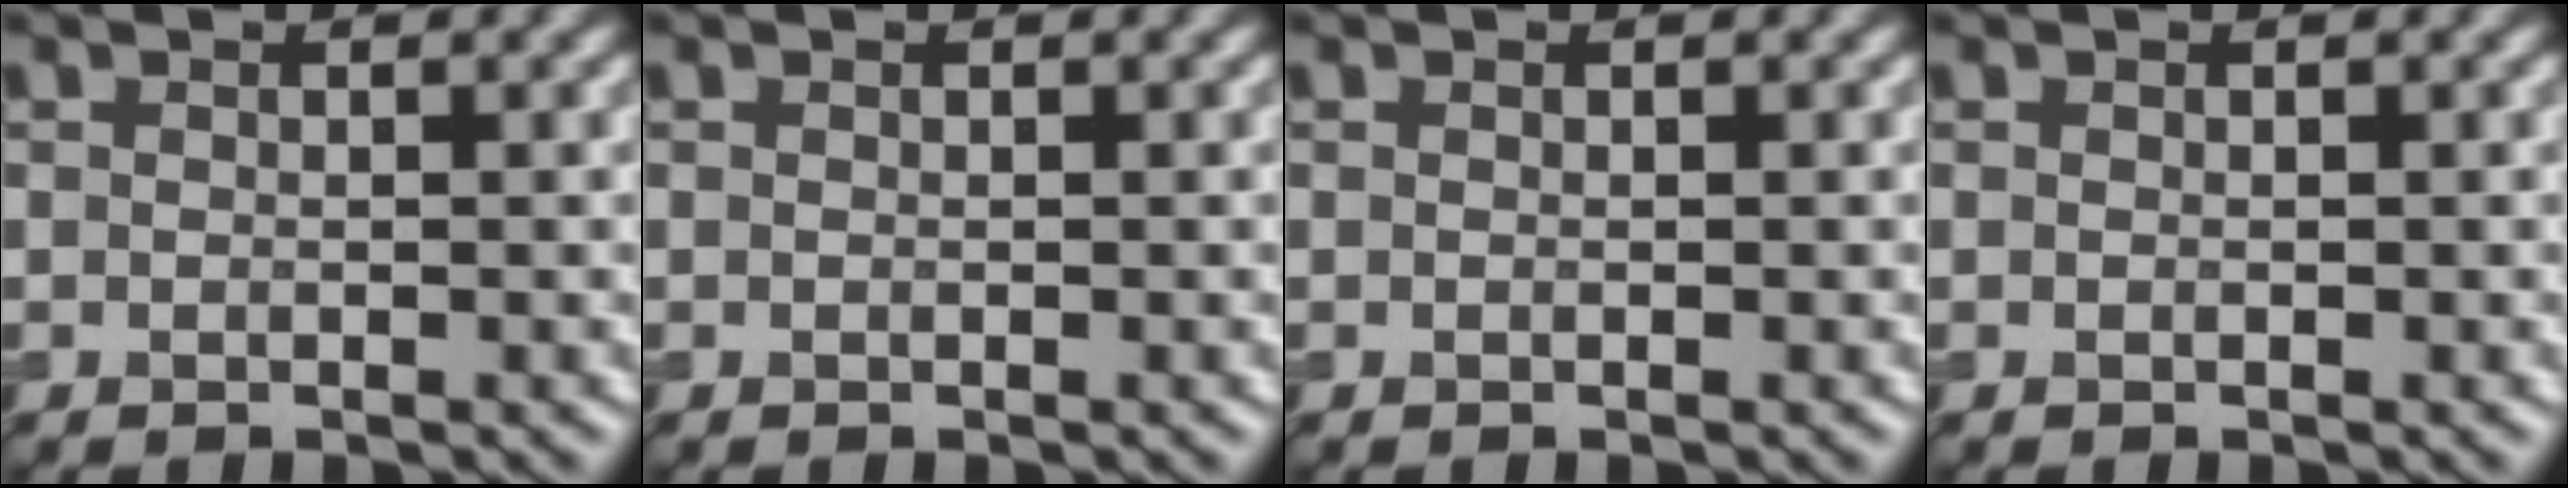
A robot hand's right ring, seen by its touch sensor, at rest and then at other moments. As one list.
[{"total": 0.0}, {"total": 0.0}, {"total": 0.0}]